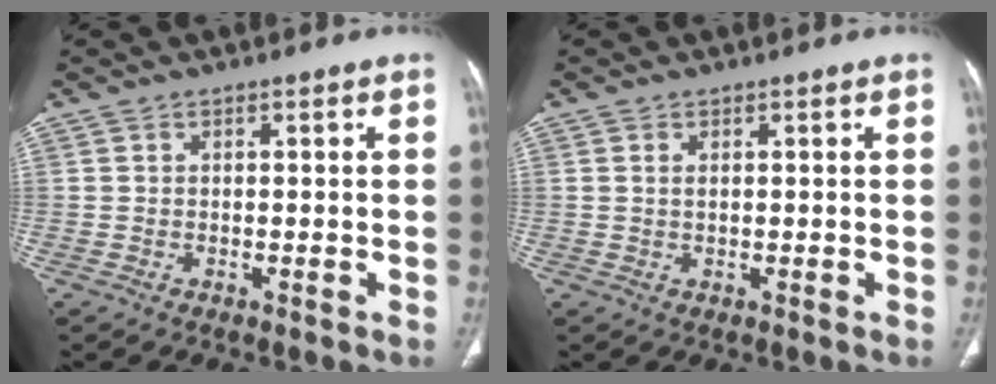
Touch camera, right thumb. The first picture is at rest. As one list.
[{"total": 1.1, "force": [0.3, 0.5, 0.9], "torque": [-0.022, 0.002, 0.008]}]